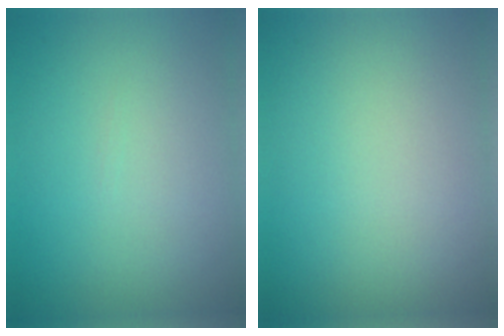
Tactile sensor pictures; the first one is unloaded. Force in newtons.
{"total": 0.0}